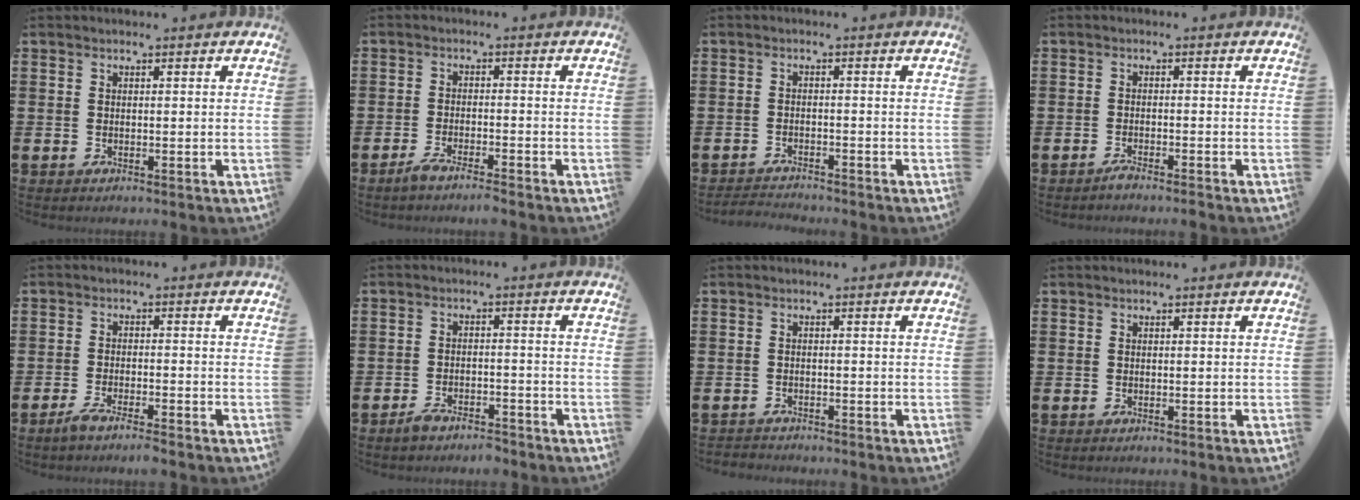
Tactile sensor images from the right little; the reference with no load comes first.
{"total": 2.5, "force": [-2.1, 0.1, 1.4], "torque": [-0.031, 0.003, -0.041]}
{"total": 1.9, "force": [-1.9, -0.1, 0.0], "torque": [-0.004, 0.002, -0.039]}
{"total": 1.3, "force": [-1.2, -0.1, 0.6], "torque": [-0.011, 0.000, -0.022]}
{"total": 2.7, "force": [-2.1, 0.1, 1.7], "torque": [-0.028, 0.004, -0.038]}
{"total": 3.0, "force": [-2.7, 0.8, 1.0], "torque": [-0.019, 0.010, -0.054]}
{"total": 1.0, "force": [-0.9, 0.1, -0.1], "torque": [0.000, 0.002, -0.020]}
{"total": 0.0}